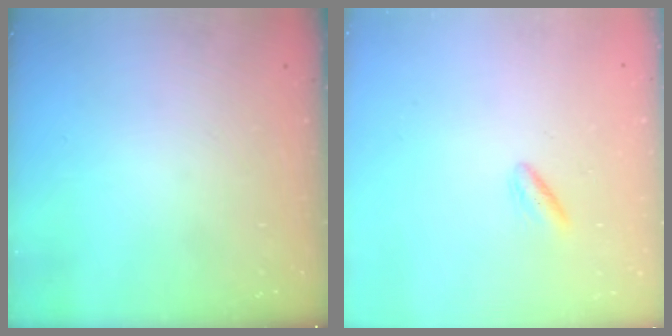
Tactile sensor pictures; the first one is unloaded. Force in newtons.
{"total": 2.7, "press": 2.5, "slide": 1.2}